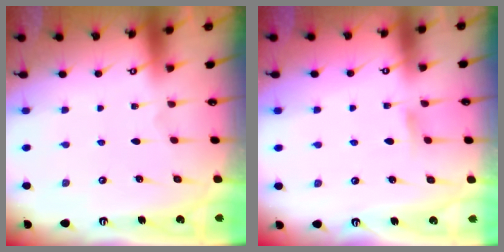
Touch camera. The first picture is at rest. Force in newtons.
{"total": 4.3, "press": 4.2, "slide": 0.4}